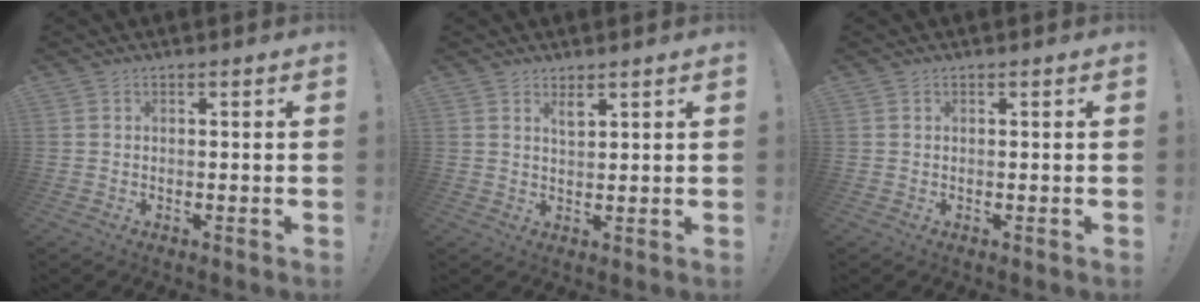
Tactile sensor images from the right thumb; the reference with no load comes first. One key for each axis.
{"total": 2.8, "fx": 2.2, "fy": 0.9, "fz": 1.4, "tx": -0.009, "ty": -0.016, "tz": 0.034}
{"total": 0.0}